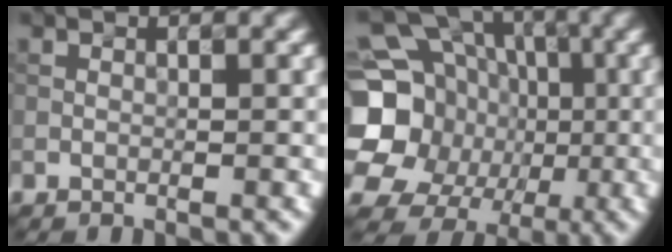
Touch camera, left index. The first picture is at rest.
{"total": 19.1, "force": [-1.4, 17.6, 7.2], "torque": [-0.190, 0.003, -0.051]}